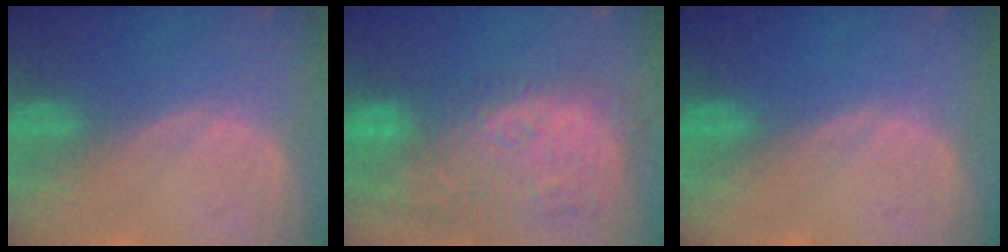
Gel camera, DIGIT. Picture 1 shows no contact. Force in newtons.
{"total": 13.5, "press": 12.1, "slide": 5.9}
{"total": 0.0}